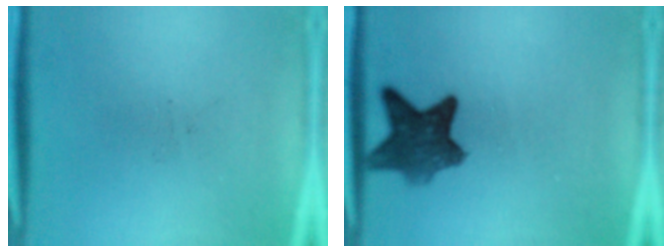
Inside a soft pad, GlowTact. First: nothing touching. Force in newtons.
{"total": 8.3}